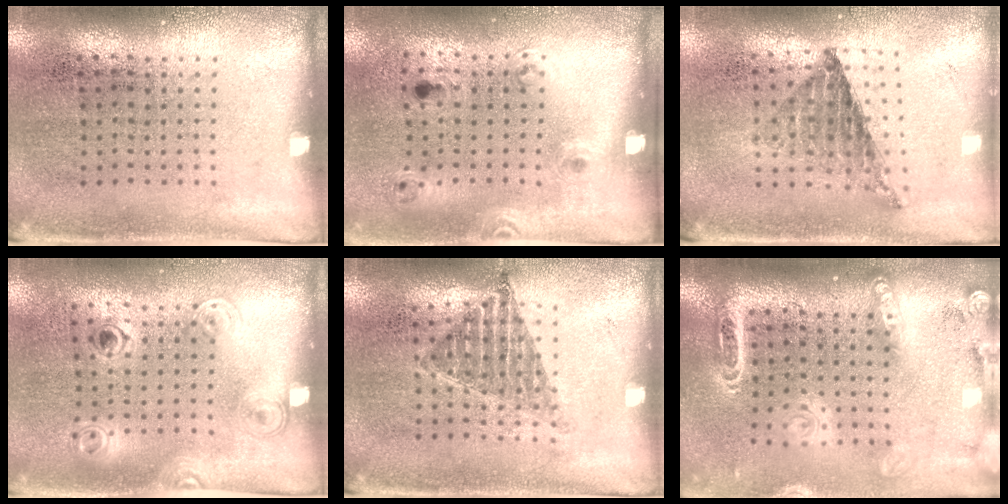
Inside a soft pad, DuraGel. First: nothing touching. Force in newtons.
{"total": 1.3, "press": 0.7, "slide": 1.1}
{"total": 0.8, "press": 0.8, "slide": 0.1}
{"total": 1.1, "press": 0.9, "slide": 0.6}
{"total": 1.0, "press": 0.8, "slide": 0.5}
{"total": 2.3, "press": 1.9, "slide": 1.3}